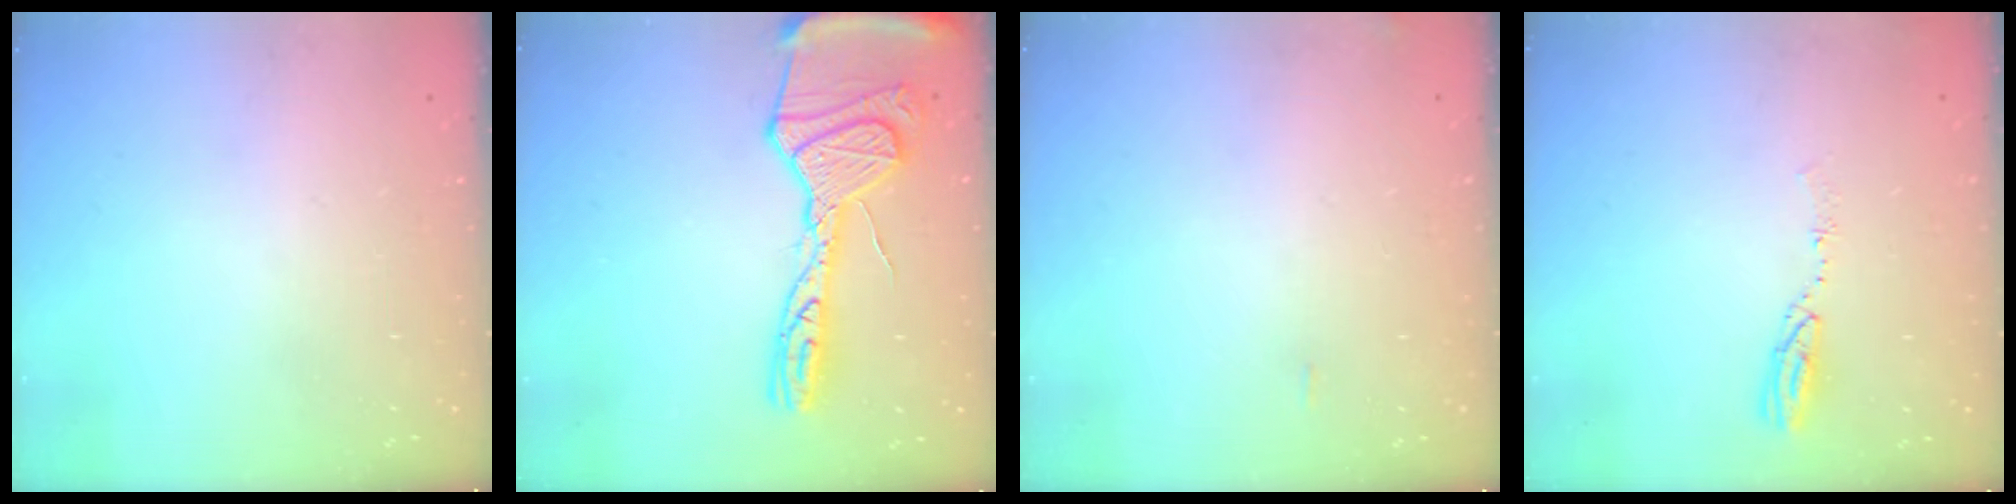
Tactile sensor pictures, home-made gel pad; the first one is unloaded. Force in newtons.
{"total": 20.3, "press": 20.2, "slide": 1.9}
{"total": 4.8, "press": 4.5, "slide": 1.5}
{"total": 4.6, "press": 4.6, "slide": 0.4}